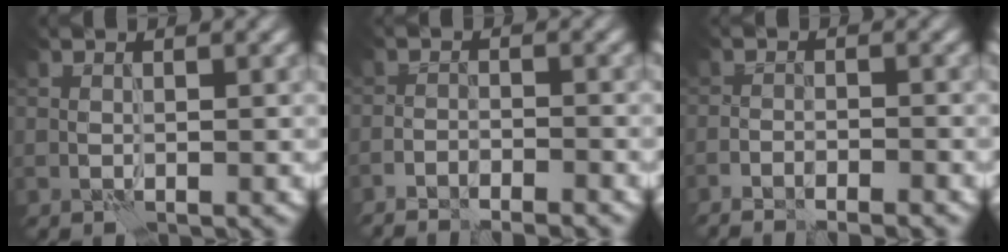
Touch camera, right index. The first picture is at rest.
{"total": 4.5, "force": [-4.3, 0.7, 1.1], "torque": [-0.015, 0.008, -0.063]}
{"total": 3.8, "force": [-3.5, 0.6, 1.4], "torque": [-0.018, 0.010, -0.052]}